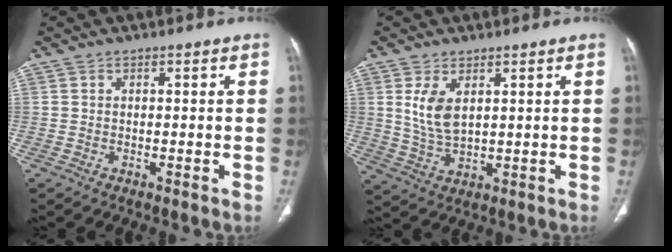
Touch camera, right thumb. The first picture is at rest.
{"total": 6.5, "force": [2.3, 3.3, 5.1], "torque": [-0.099, -0.013, 0.058]}